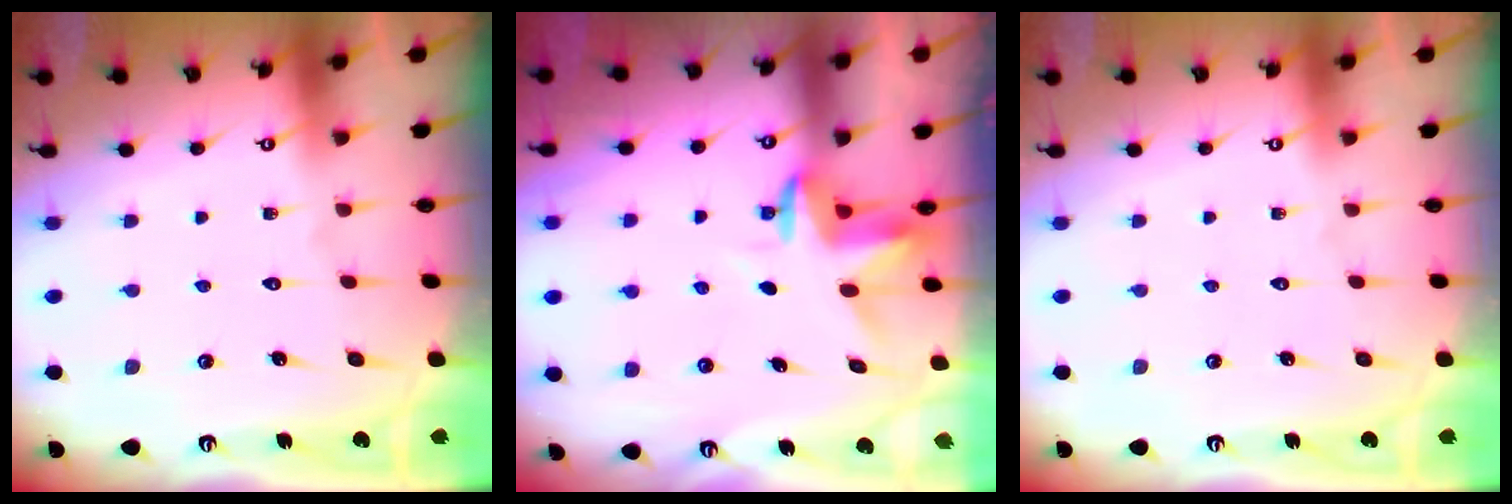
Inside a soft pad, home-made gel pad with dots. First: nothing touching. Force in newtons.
{"total": 3.6, "press": 3.6, "slide": 0.2}
{"total": 0.0}